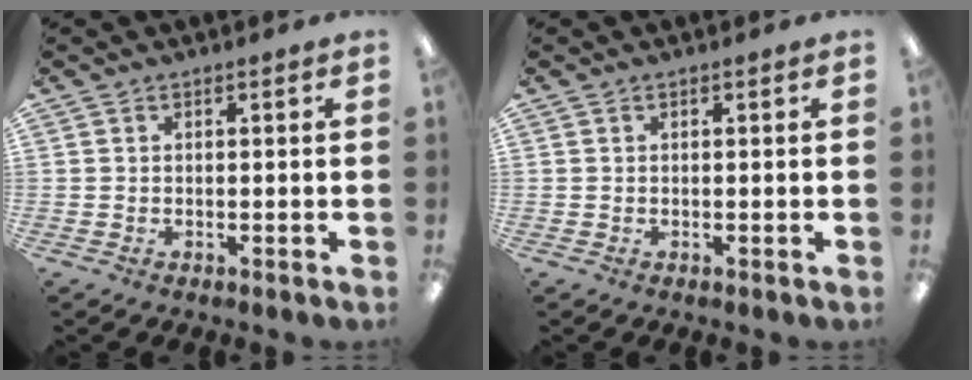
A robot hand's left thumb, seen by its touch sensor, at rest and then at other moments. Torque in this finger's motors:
{"motor_torque": [0.05, -0.03, 0.25, -0.05, 0.02]}